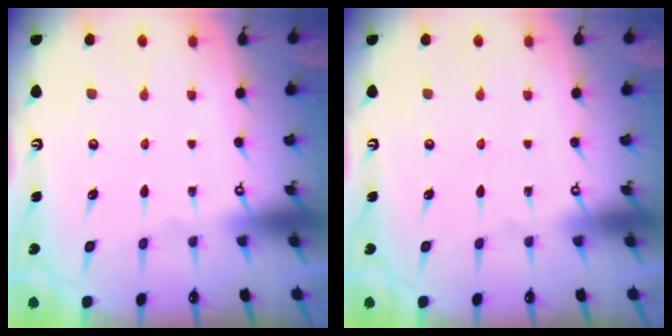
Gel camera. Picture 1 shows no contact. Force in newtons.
{"total": 0.0}